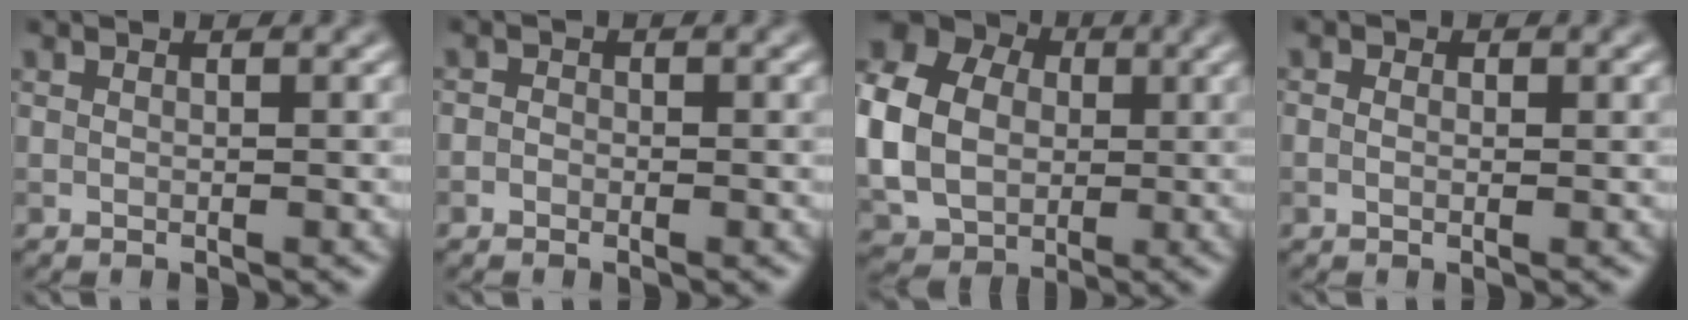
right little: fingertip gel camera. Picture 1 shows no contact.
{"total": 0.9, "force": [-0.4, 0.7, 0.3], "torque": [0.000, -0.002, -0.015]}
{"total": 12.1, "force": [0.8, 10.1, 6.6], "torque": [-0.142, 0.012, -0.007]}
{"total": 2.1, "force": [0.8, 1.4, 1.3], "torque": [-0.012, 0.015, -0.017]}